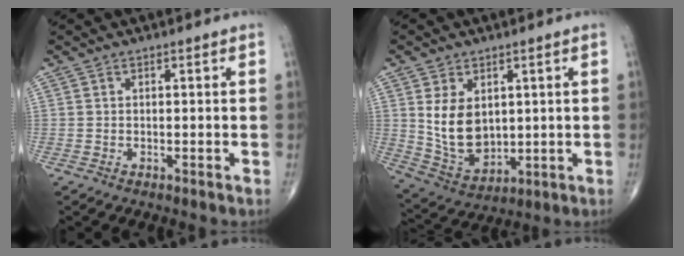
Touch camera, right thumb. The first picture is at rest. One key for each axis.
{"total": 10.6, "fx": 2.1, "fy": 7.2, "fz": 7.5, "tx": -0.115, "ty": -0.020, "tz": 0.061}